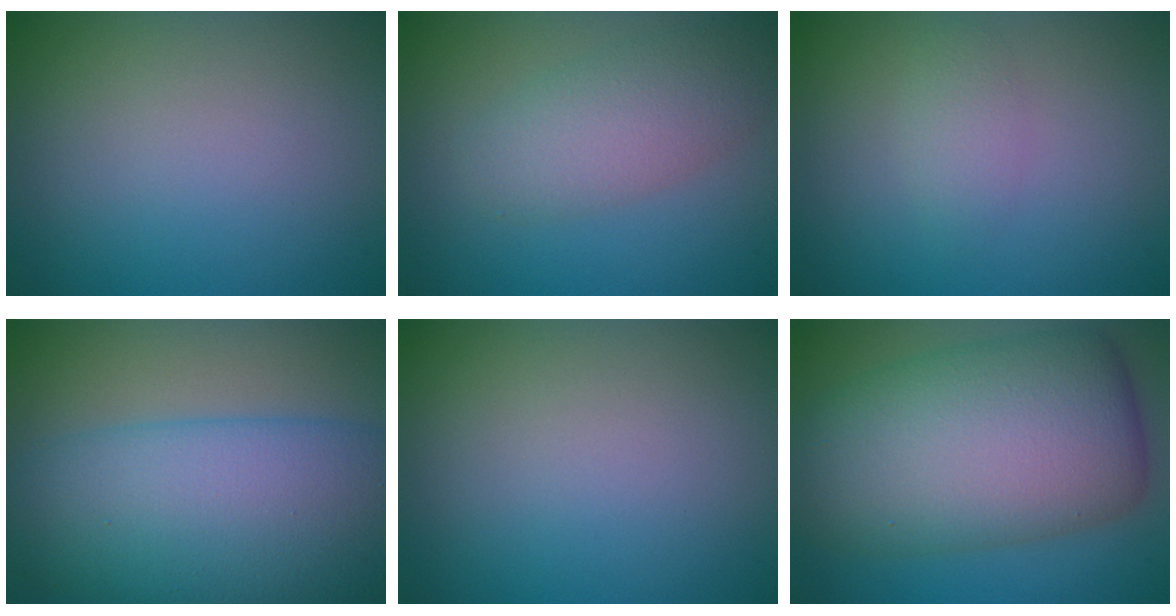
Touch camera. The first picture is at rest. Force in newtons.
{"total": 4.1, "press": 4.1, "slide": 0.3}
{"total": 1.5, "press": 1.5, "slide": 0.0}
{"total": 13.0, "press": 13.0, "slide": 0.2}
{"total": 0.0}
{"total": 12.9, "press": 12.9, "slide": 0.3}